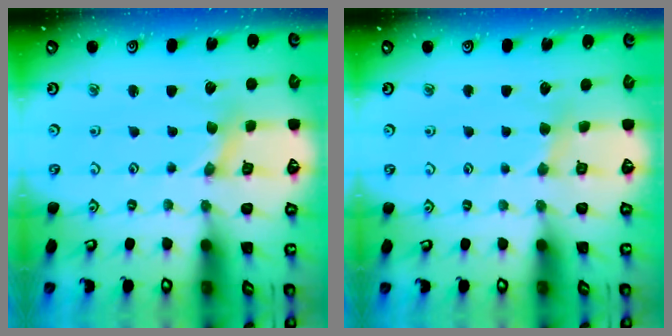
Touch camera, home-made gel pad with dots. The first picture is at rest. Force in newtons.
{"total": 1.9, "press": 1.9, "slide": 0.3}